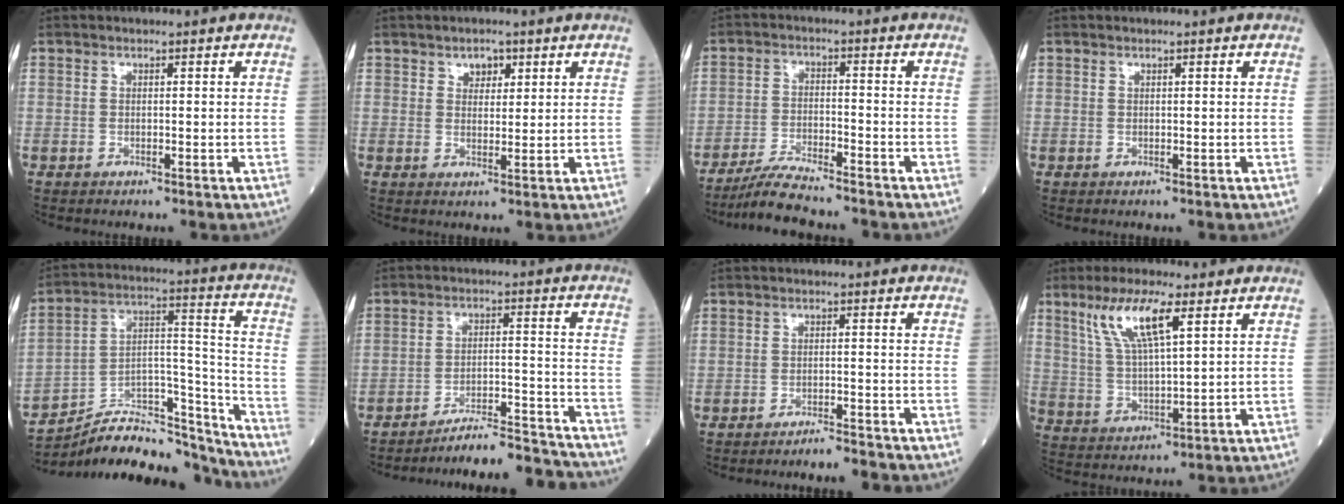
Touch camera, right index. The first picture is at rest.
{"total": 2.7, "force": [1.6, 1.7, 1.4], "torque": [-0.018, 0.001, 0.025]}
{"total": 6.7, "force": [-6.1, 0.1, 2.7], "torque": [-0.050, -0.022, -0.115]}
{"total": 0.0}
{"total": 19.2, "force": [-18.3, 3.3, 4.8], "torque": [-0.086, 0.041, -0.300]}
{"total": 12.6, "force": [-12.5, -0.6, 1.6], "torque": [-0.011, 0.018, -0.188]}
{"total": 3.3, "force": [-3.2, -0.7, 0.2], "torque": [0.001, -0.010, -0.051]}
{"total": 9.7, "force": [5.1, 1.6, 8.1], "torque": [-0.164, 0.008, 0.102]}